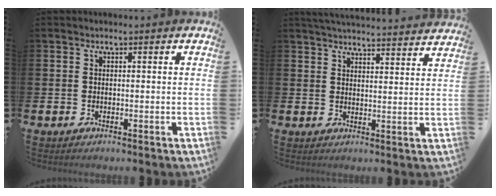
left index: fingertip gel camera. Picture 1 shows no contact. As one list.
[{"total": 4.5, "force": [4.5, -0.2, 0.3], "torque": [-0.010, -0.032, 0.080]}]